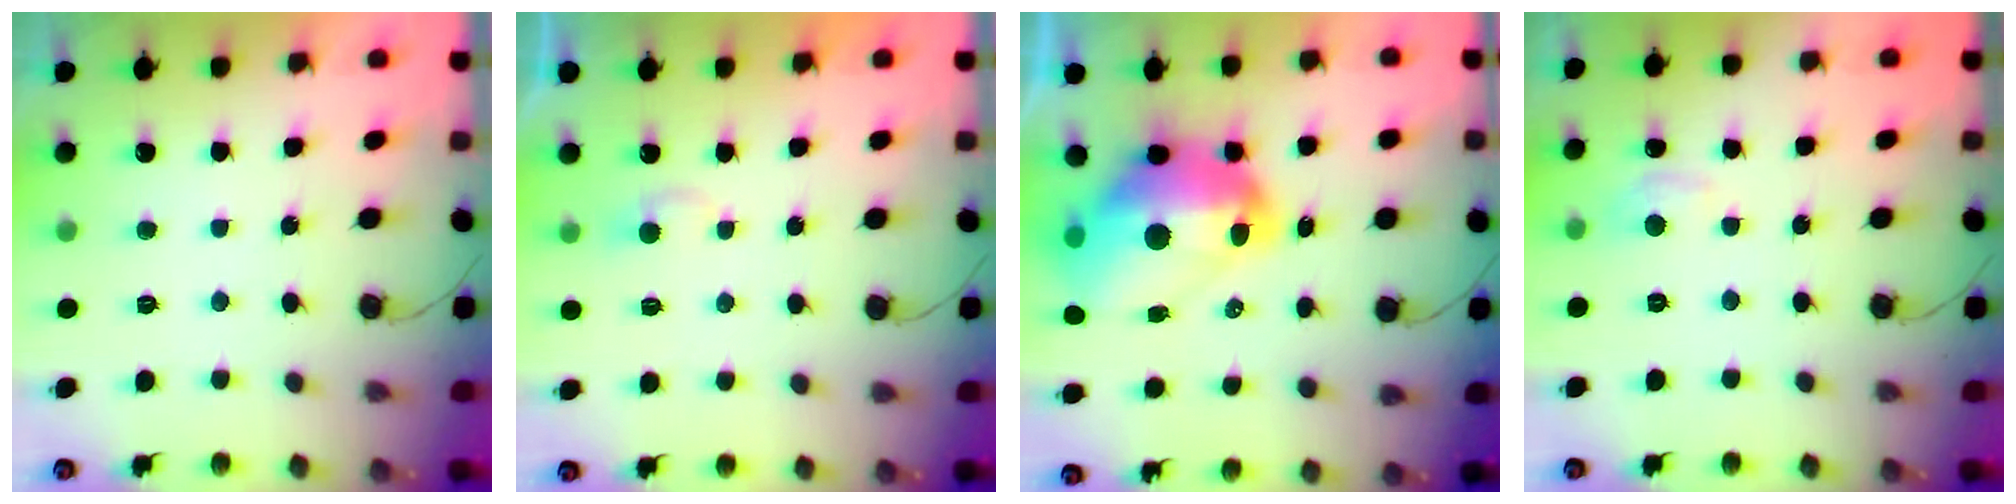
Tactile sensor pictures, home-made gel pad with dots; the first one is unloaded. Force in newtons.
{"total": 2.8, "press": 2.8, "slide": 0.2}
{"total": 19.9, "press": 19.7, "slide": 2.3}
{"total": 4.4, "press": 4.3, "slide": 0.6}